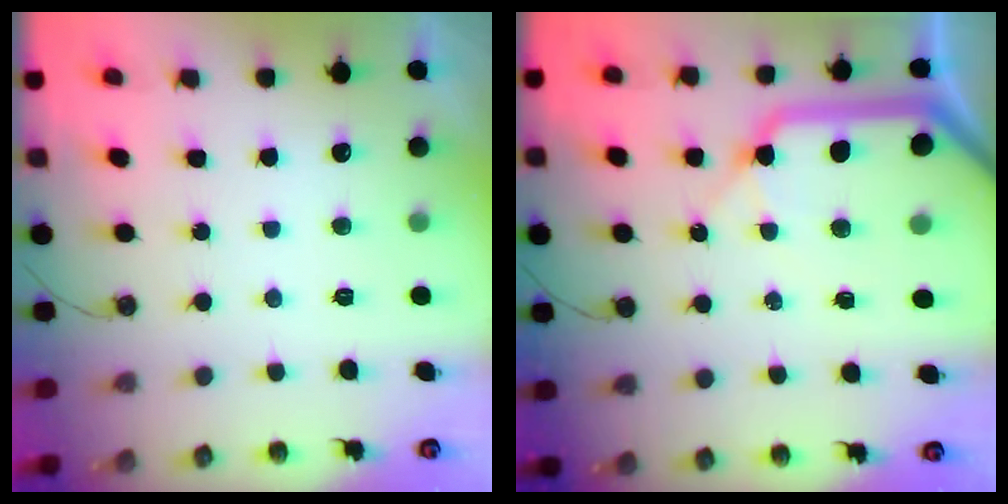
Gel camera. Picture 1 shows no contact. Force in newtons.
{"total": 17.2, "press": 17.0, "slide": 2.4}